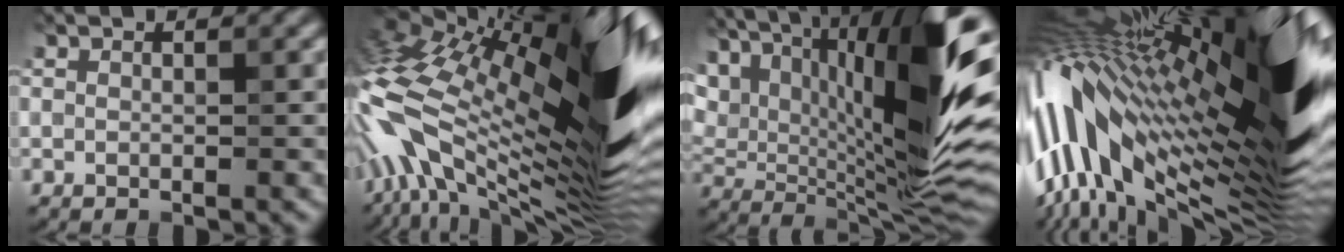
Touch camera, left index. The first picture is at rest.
{"total": 20.3, "force": [0.1, 7.0, 19.1], "torque": [-0.328, 0.006, -0.020]}
{"total": 17.7, "force": [6.8, 5.5, 15.4], "torque": [-0.238, 0.015, 0.111]}
{"total": 20.2, "force": [1.9, 5.4, 19.4], "torque": [-0.360, -0.011, 0.037]}